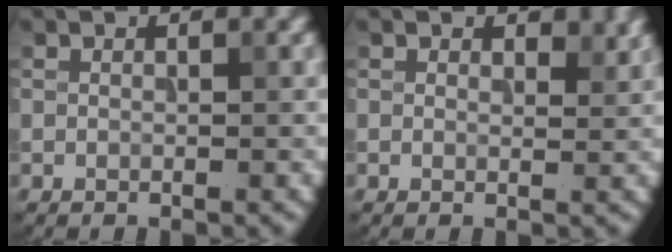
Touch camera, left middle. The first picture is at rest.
{"total": 1.4, "force": [1.0, 0.7, 0.7], "torque": [-0.006, -0.003, 0.016]}